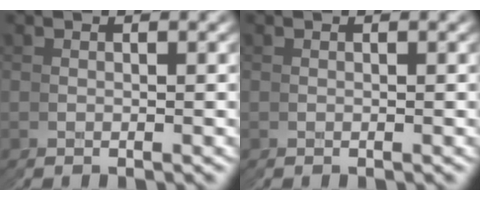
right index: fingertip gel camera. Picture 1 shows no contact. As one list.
[{"total": 0.0}]